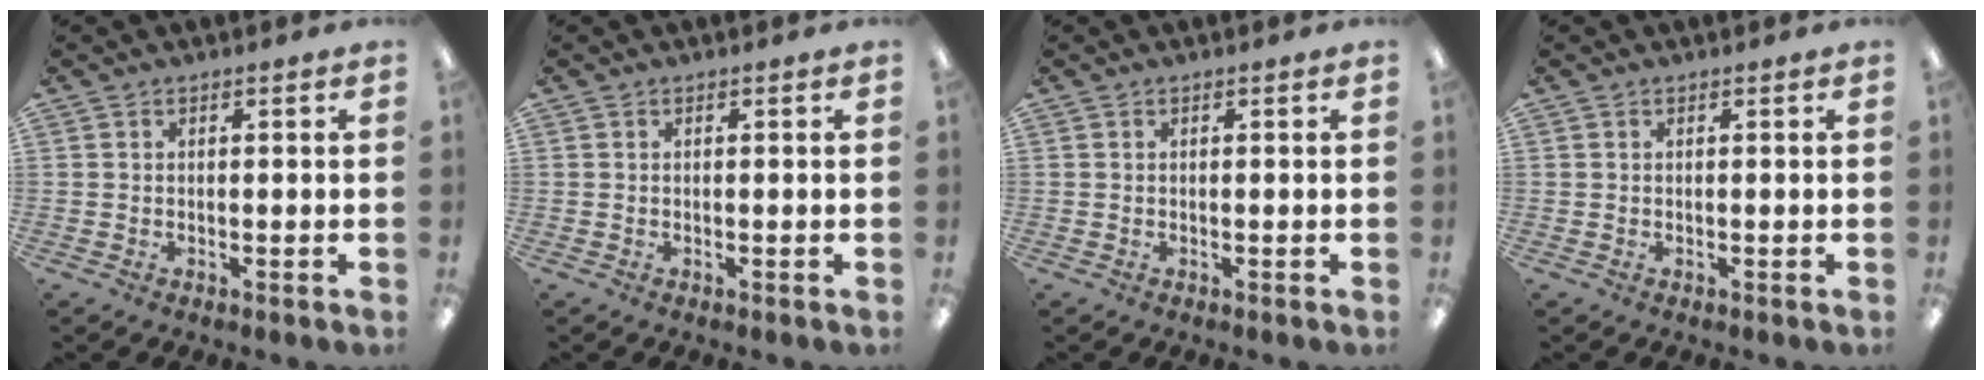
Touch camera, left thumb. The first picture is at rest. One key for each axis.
{"total": 0.0}
{"total": 0.0}
{"total": 0.0}